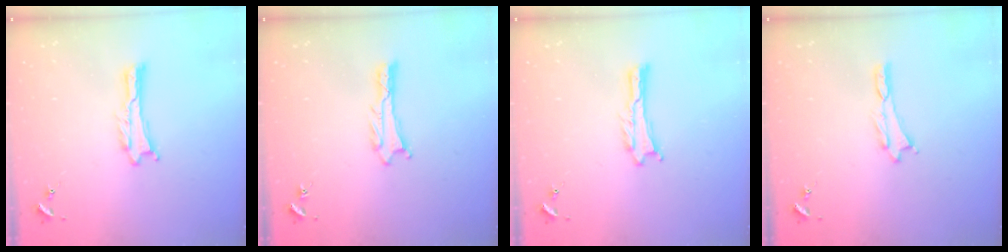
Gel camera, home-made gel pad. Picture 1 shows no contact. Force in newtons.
{"total": 0.6, "press": 0.6, "slide": 0.1}
{"total": 0.0}
{"total": 0.0}